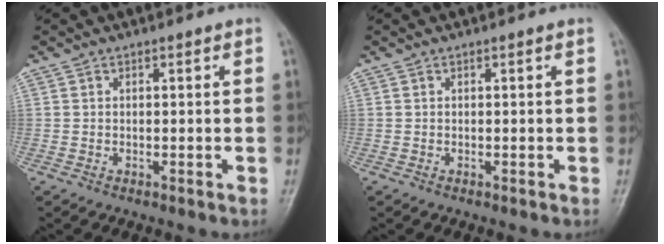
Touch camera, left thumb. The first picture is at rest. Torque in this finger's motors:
{"motor_torque": [0.00, 0.00, 0.05, -0.01, 0.00]}